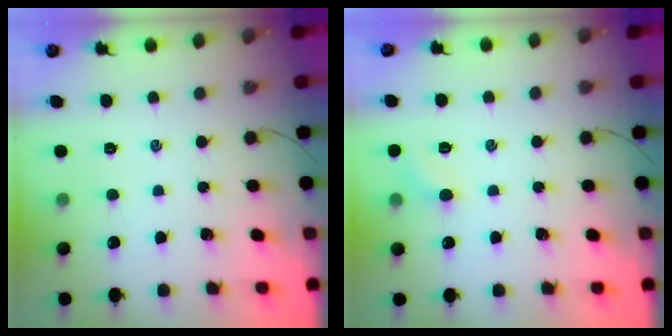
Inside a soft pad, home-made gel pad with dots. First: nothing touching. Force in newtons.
{"total": 5.2, "press": 5.0, "slide": 1.5}